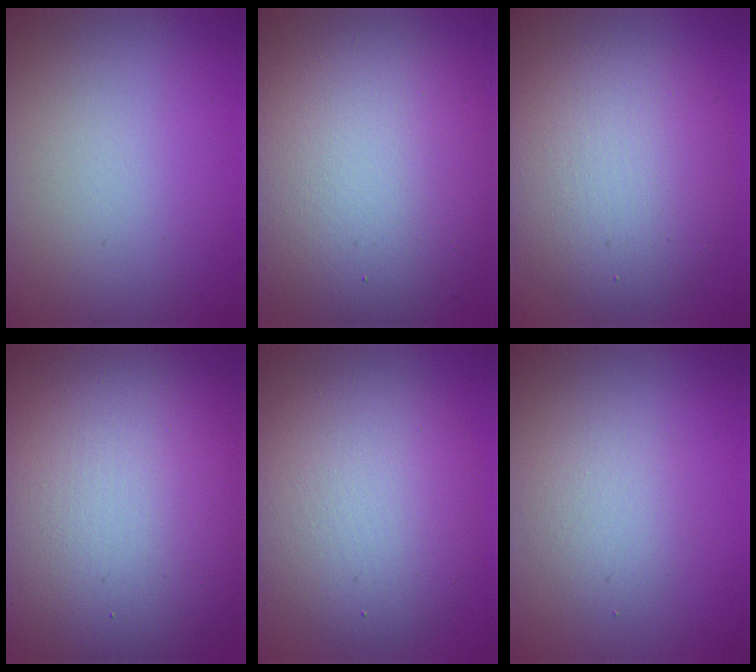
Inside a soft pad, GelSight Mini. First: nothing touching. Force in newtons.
{"total": 13.8, "press": 13.8, "slide": 1.0}
{"total": 7.4, "press": 7.4, "slide": 0.3}
{"total": 18.5, "press": 18.5, "slide": 0.5}
{"total": 8.0, "press": 8.0, "slide": 0.3}
{"total": 2.1, "press": 2.1, "slide": 0.1}